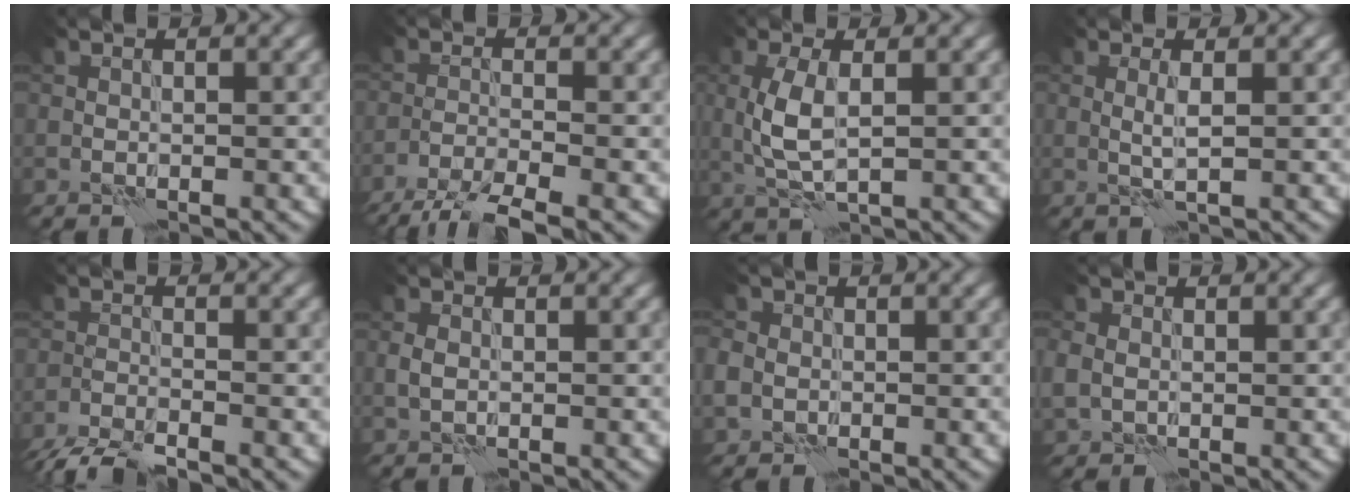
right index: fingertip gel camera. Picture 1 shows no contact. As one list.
[{"total": 4.8, "force": [-3.8, 0.4, 2.8], "torque": [-0.047, -0.004, -0.078]}, {"total": 4.0, "force": [0.4, 1.5, 3.7], "torque": [-0.090, 0.006, 0.010]}, {"total": 1.4, "force": [0.4, -0.1, 1.4], "torque": [-0.031, 0.004, 0.006]}, {"total": 3.9, "force": [-3.6, 0.3, 1.6], "torque": [-0.034, -0.014, -0.076]}, {"total": 1.3, "force": [-0.1, 0.9, 0.9], "torque": [-0.025, 0.004, -0.003]}, {"total": 3.7, "force": [-0.1, 3.3, 1.5], "torque": [-0.027, 0.010, -0.017]}, {"total": 2.6, "force": [0.2, 2.2, 1.5], "torque": [-0.034, 0.005, 0.007]}]